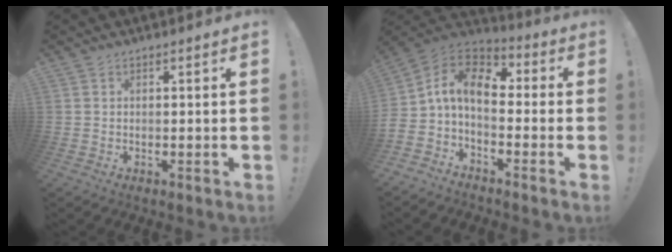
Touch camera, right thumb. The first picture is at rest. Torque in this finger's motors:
{"motor_torque": [1.35, 1.37, 0.18, -0.10, 0.08]}